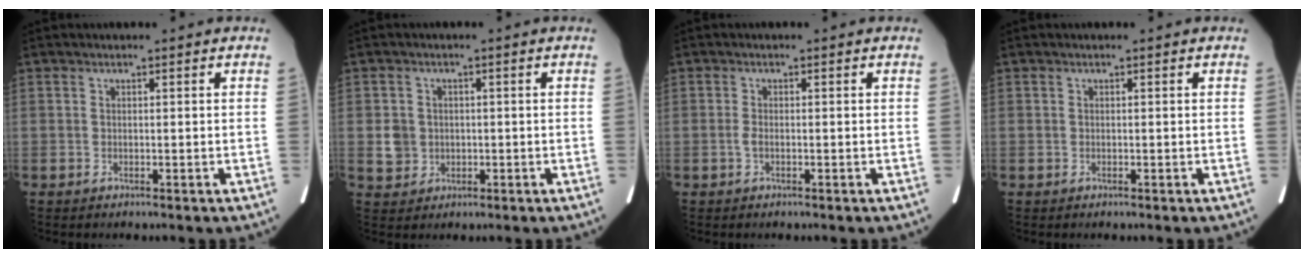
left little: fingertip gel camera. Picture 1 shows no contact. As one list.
[{"total": 3.7, "force": [-0.2, 3.6, 0.9], "torque": [-0.020, 0.006, 0.008]}, {"total": 0.9, "force": [-0.3, 0.3, 0.8], "torque": [-0.021, 0.000, -0.007]}, {"total": 0.0}]